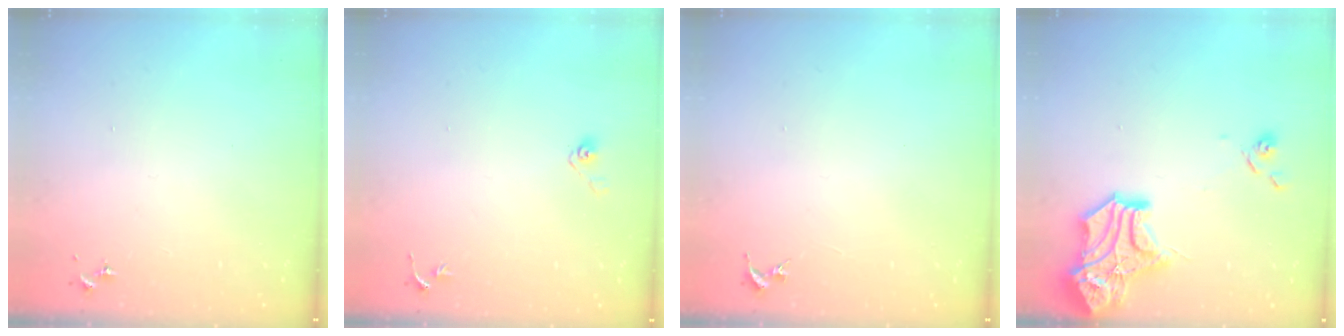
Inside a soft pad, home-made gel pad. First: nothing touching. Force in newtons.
{"total": 3.6, "press": 3.0, "slide": 2.0}
{"total": 0.0}
{"total": 16.6, "press": 16.4, "slide": 2.4}